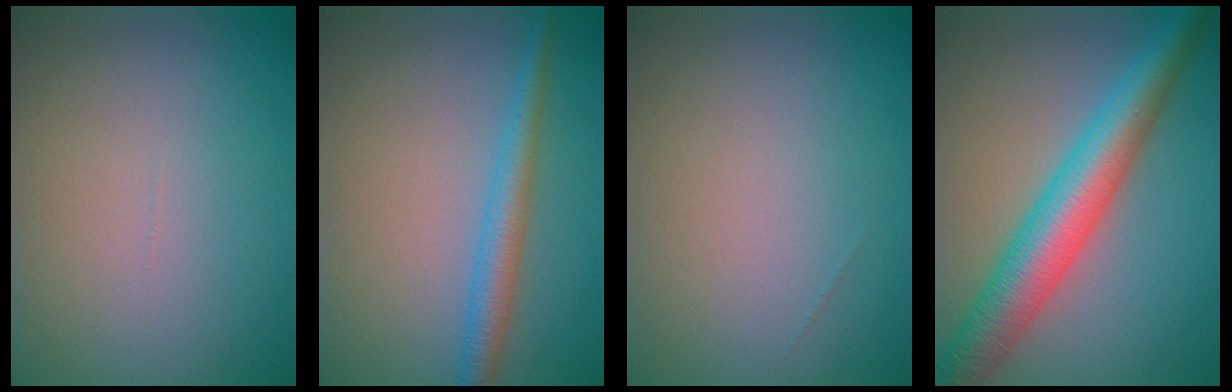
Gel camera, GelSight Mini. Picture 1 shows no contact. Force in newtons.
{"total": 3.0, "press": 3.0, "slide": 0.1}
{"total": 0.0}
{"total": 7.8, "press": 7.8, "slide": 0.2}